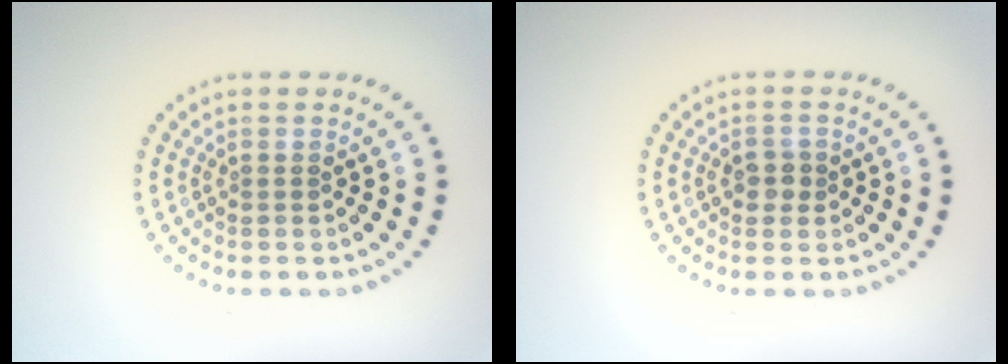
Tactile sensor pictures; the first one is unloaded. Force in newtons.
{"total": 1.5, "press": 1.5, "slide": 0.2}